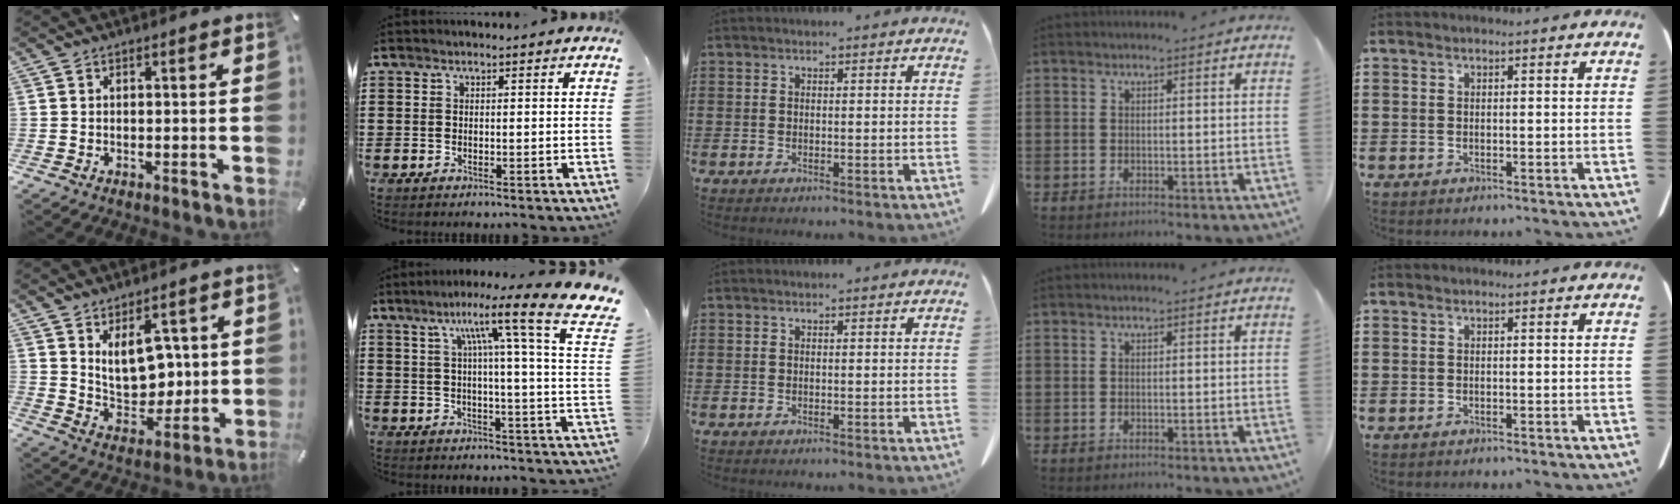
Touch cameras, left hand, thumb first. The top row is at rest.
{"thumb": {"total": 11.3, "force": [3.7, 7.8, 7.3], "torque": [-0.112, -0.017, 0.071]}, "index": {"total": 13.0, "force": [6.9, 0.4, 11.0], "torque": [-0.195, -0.040, 0.089]}}